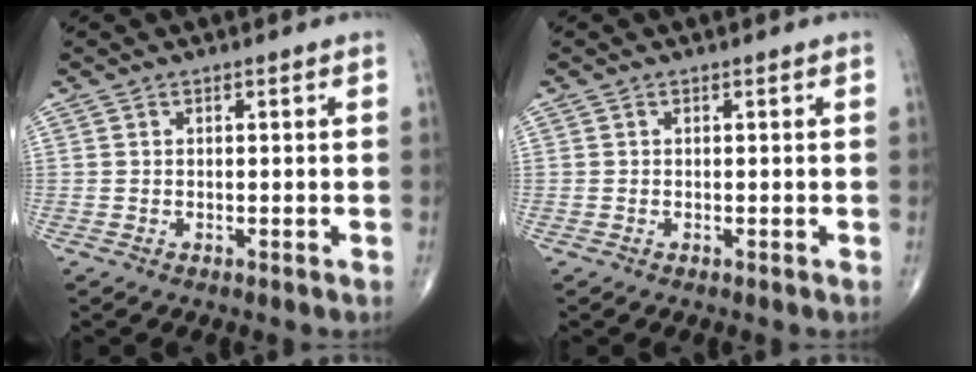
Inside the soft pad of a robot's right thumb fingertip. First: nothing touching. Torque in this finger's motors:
{"motor_torque": [0.11, 0.08, 0.03, 0.09, 0.02]}